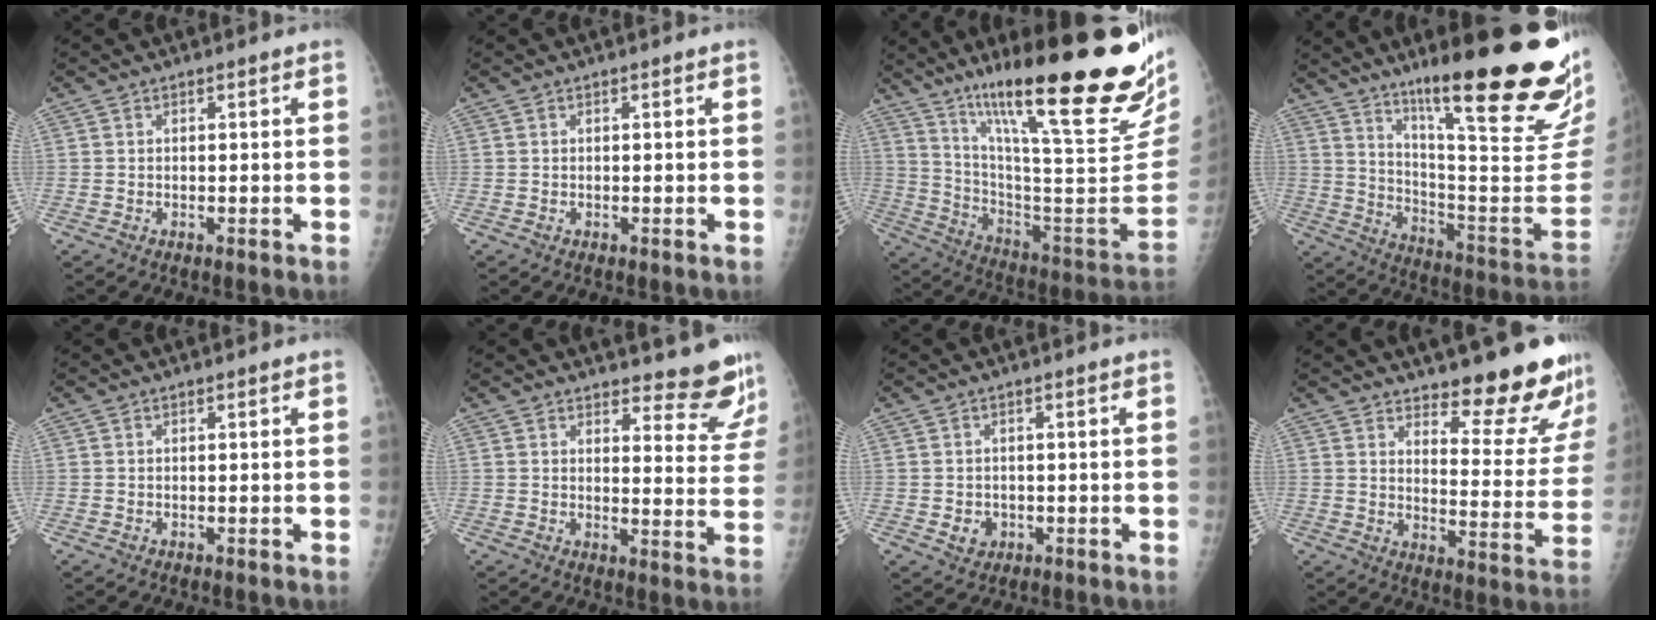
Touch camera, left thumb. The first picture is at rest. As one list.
[{"total": 0.0}, {"total": 33.7, "force": [21.4, 5.5, 25.5], "torque": [-0.327, -0.084, 0.337]}, {"total": 29.1, "force": [19.0, 4.0, 21.8], "torque": [-0.270, -0.100, 0.285]}, {"total": 0.0}, {"total": 11.4, "force": [10.7, 2.7, 2.8], "torque": [0.002, -0.103, 0.111]}, {"total": 2.7, "force": [-0.5, 2.4, 1.2], "torque": [-0.008, 0.001, 0.000]}, {"total": 16.3, "force": [14.1, 3.7, 7.3], "torque": [-0.048, -0.128, 0.180]}]